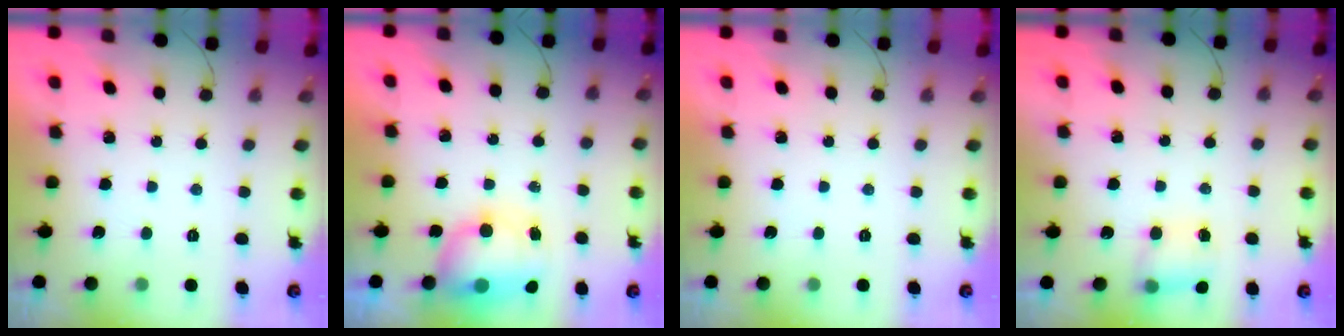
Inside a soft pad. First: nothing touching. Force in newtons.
{"total": 8.7, "press": 8.6, "slide": 1.6}
{"total": 0.0}
{"total": 5.6, "press": 5.6, "slide": 0.6}